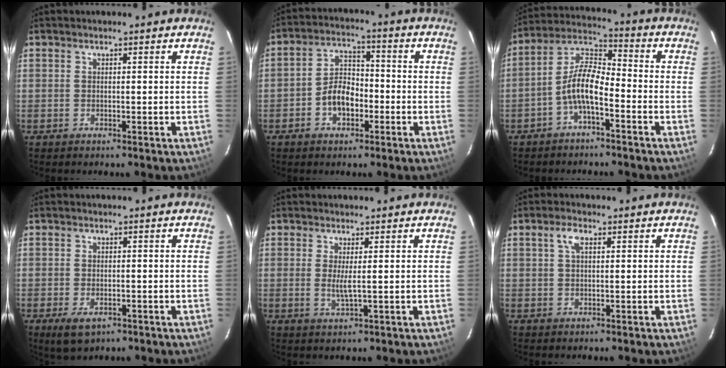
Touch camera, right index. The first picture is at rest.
{"total": 6.9, "force": [-2.7, 4.5, 4.5], "torque": [-0.082, 0.024, -0.042]}
{"total": 8.2, "force": [-3.8, 2.8, 6.6], "torque": [-0.145, 0.020, -0.075]}
{"total": 5.2, "force": [-2.8, 2.7, 3.5], "torque": [-0.078, -0.017, -0.044]}
{"total": 2.7, "force": [0.2, 0.0, 2.6], "torque": [-0.052, -0.006, 0.005]}
{"total": 2.8, "force": [1.0, 1.2, 2.2], "torque": [-0.044, 0.010, 0.020]}